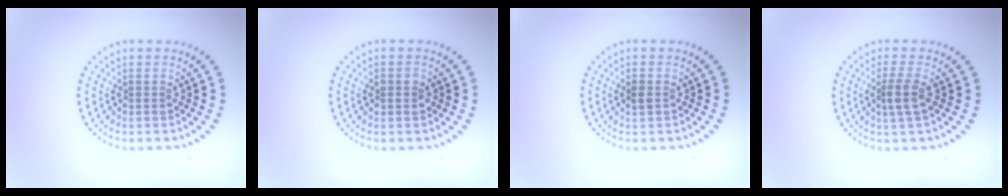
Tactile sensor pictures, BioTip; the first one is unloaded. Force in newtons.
{"total": 1.4, "press": 1.4, "slide": 0.1}
{"total": 1.0, "press": 1.0, "slide": 0.2}
{"total": 2.2, "press": 1.9, "slide": 1.1}